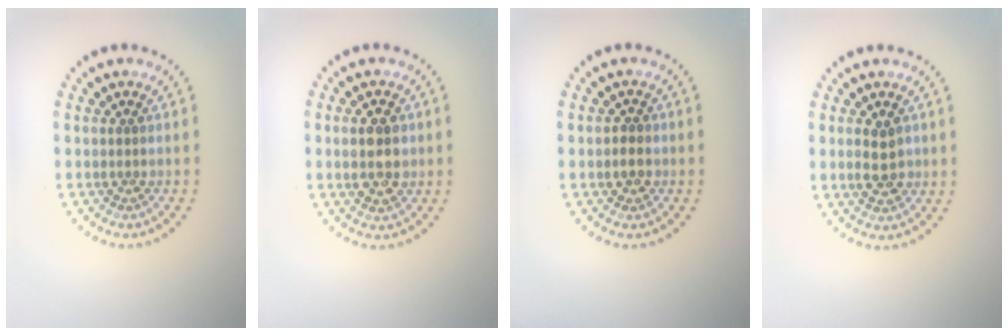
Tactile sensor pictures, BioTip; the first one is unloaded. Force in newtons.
{"total": 2.9, "press": 2.9, "slide": 0.4}
{"total": 1.1, "press": 1.0, "slide": 0.4}
{"total": 2.5, "press": 2.5, "slide": 0.1}